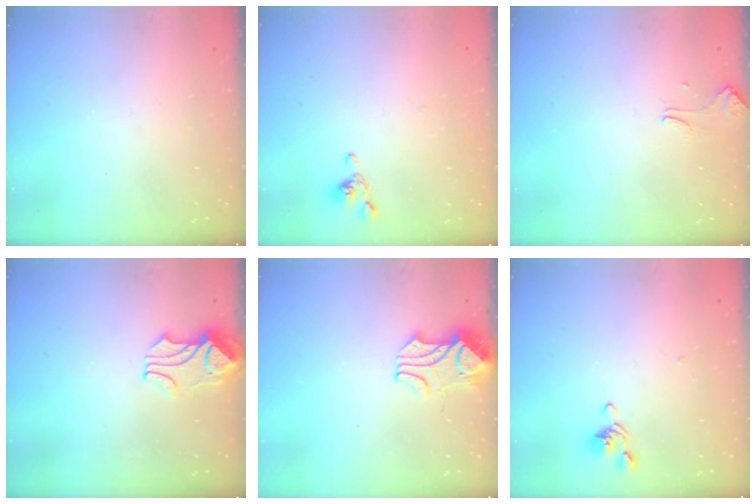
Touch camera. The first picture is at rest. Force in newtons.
{"total": 2.5, "press": 2.5, "slide": 0.6}
{"total": 0.9, "press": 0.8, "slide": 0.5}
{"total": 2.3, "press": 2.2, "slide": 0.7}
{"total": 2.6, "press": 2.4, "slide": 1.0}
{"total": 2.5, "press": 2.3, "slide": 0.9}